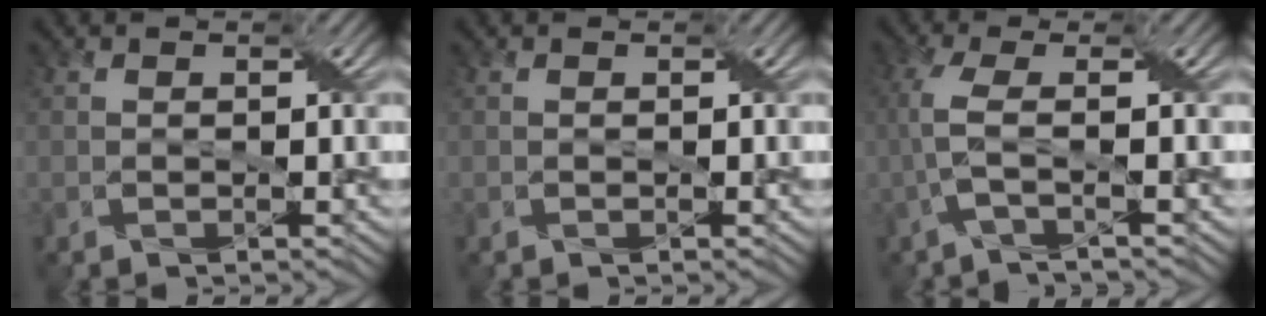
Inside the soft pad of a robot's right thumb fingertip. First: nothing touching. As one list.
[{"total": 0.0}, {"total": 3.8, "force": [-0.9, 0.6, 3.7], "torque": [-0.085, 0.005, -0.033]}]